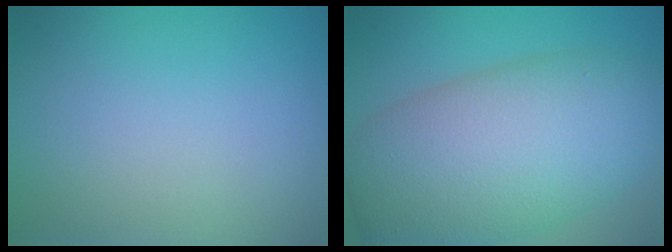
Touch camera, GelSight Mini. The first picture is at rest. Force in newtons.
{"total": 11.1, "press": 11.1, "slide": 0.3}